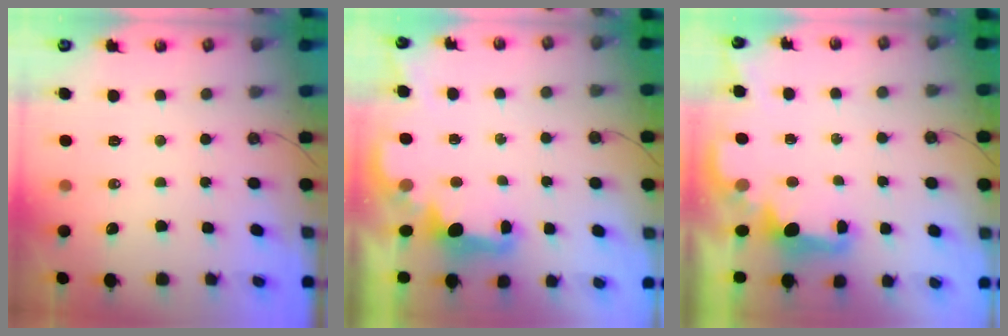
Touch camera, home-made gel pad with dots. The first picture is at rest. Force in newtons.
{"total": 2.4, "press": 2.3, "slide": 0.8}
{"total": 2.4, "press": 2.2, "slide": 0.7}